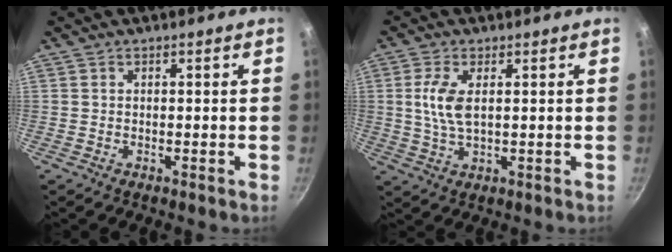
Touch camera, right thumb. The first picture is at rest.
{"total": 6.2, "force": [1.0, 2.7, 5.4], "torque": [-0.114, -0.001, 0.022]}